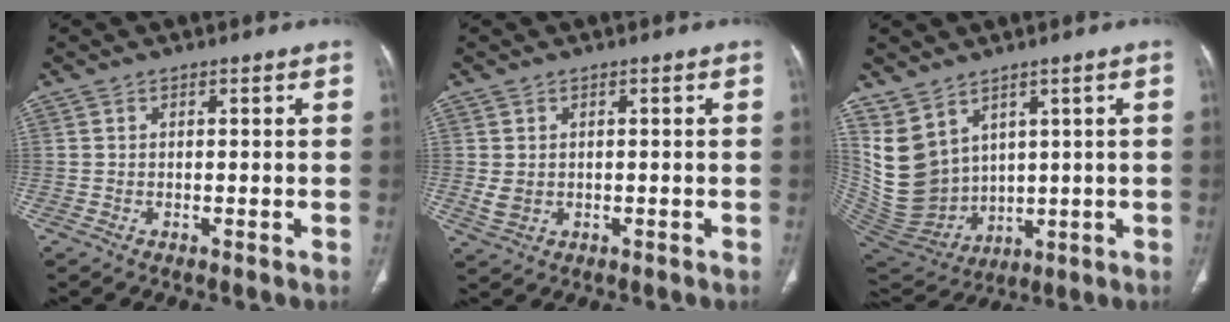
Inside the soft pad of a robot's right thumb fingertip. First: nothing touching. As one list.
[{"total": 2.7, "force": [0.0, 2.2, 1.5], "torque": [-0.029, -0.002, 0.009]}, {"total": 12.4, "force": [5.2, 9.4, 6.2], "torque": [-0.110, -0.029, 0.139]}]